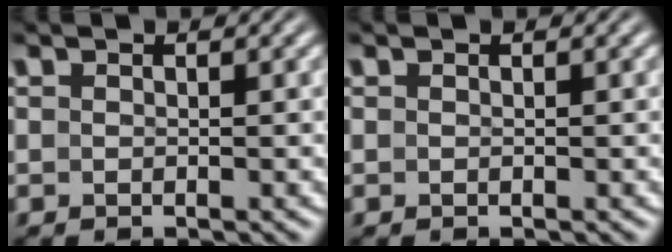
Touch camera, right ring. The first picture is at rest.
{"total": 0.0}